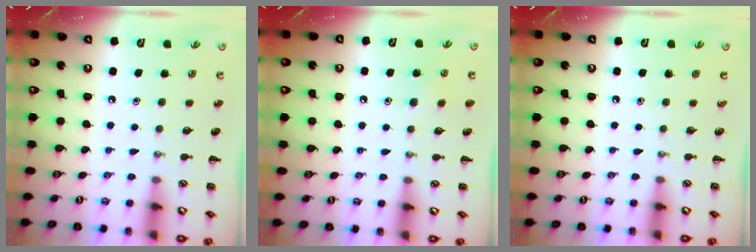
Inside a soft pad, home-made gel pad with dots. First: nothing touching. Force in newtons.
{"total": 2.9, "press": 2.6, "slide": 1.3}
{"total": 0.0}